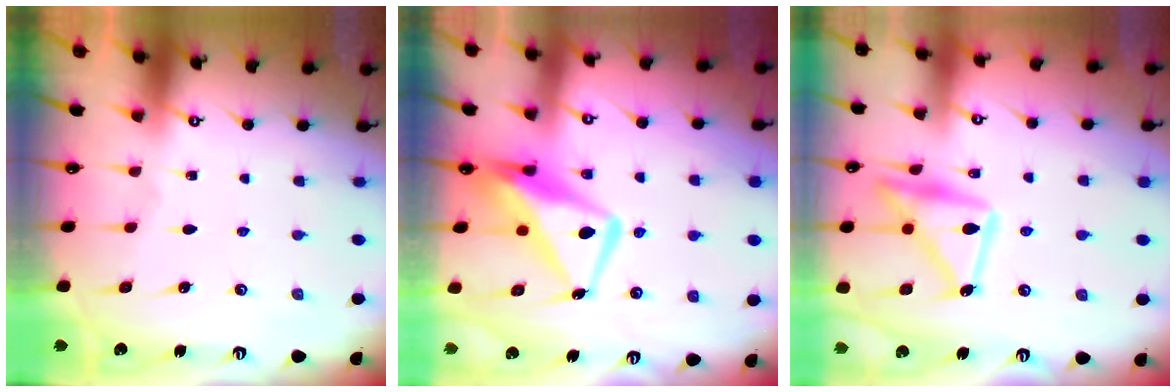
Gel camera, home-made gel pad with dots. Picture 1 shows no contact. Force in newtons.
{"total": 12.8, "press": 12.6, "slide": 1.8}
{"total": 16.7, "press": 16.7, "slide": 1.2}